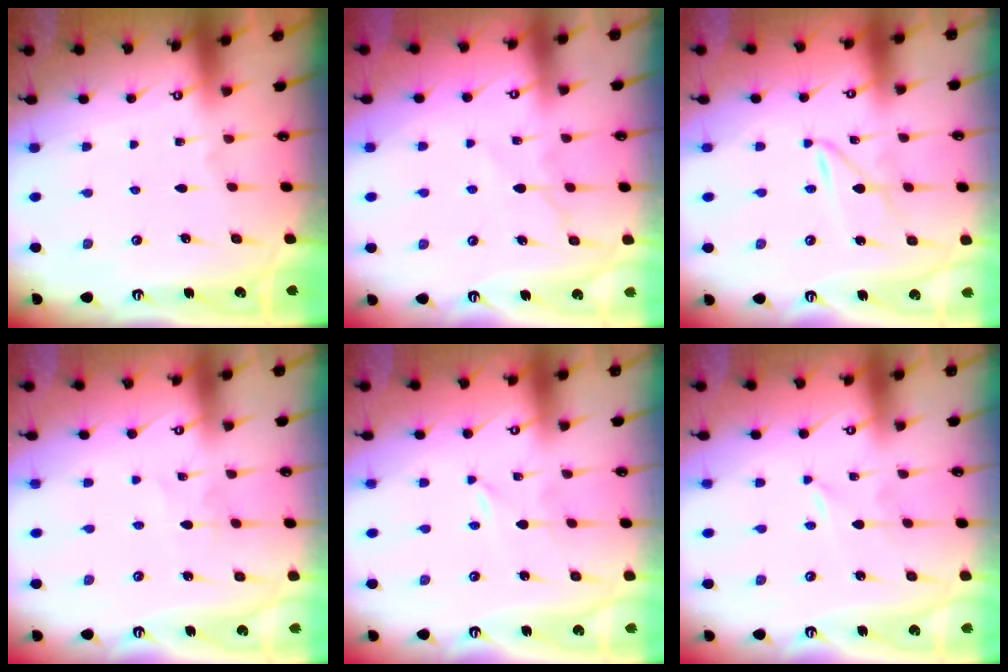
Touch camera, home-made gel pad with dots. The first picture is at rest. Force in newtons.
{"total": 6.7, "press": 6.6, "slide": 1.0}
{"total": 2.0, "press": 2.0, "slide": 0.2}
{"total": 2.0, "press": 2.0, "slide": 0.1}
{"total": 0.0}
{"total": 0.0}